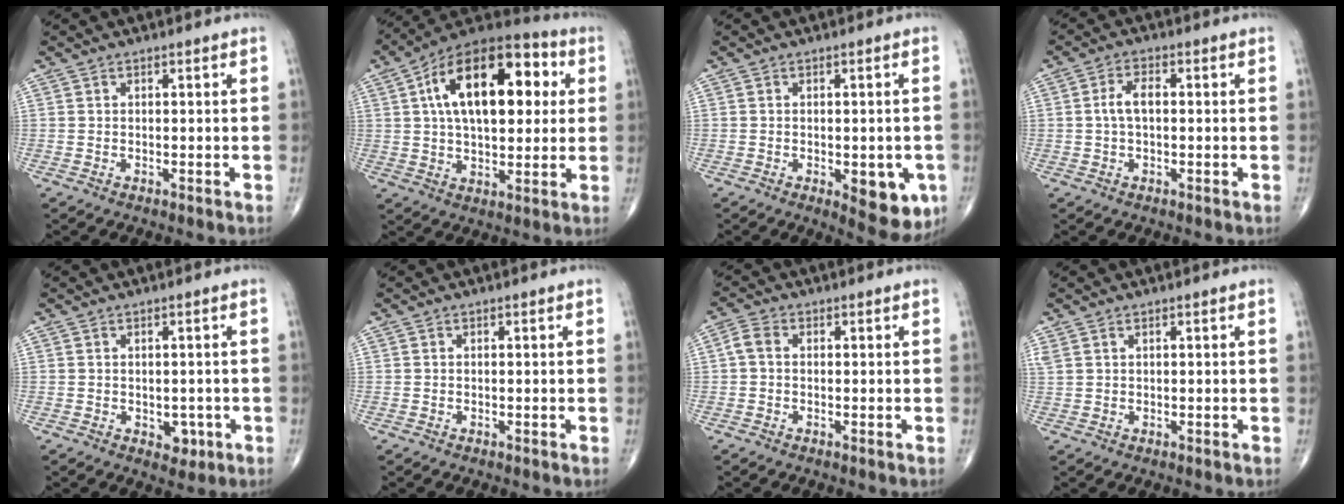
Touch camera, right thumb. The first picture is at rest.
{"total": 22.5, "force": [5.3, 11.7, 18.5], "torque": [-0.267, 0.020, 0.072]}
{"total": 9.0, "force": [-2.8, 4.0, 7.5], "torque": [-0.066, -0.007, -0.025]}
{"total": 3.9, "force": [0.1, 2.0, 3.4], "torque": [-0.072, 0.013, -0.002]}
{"total": 3.0, "force": [-0.8, 2.2, 1.9], "torque": [-0.004, 0.002, -0.003]}
{"total": 0.0}
{"total": 2.8, "force": [0.0, 1.9, 2.0], "torque": [-0.042, 0.008, -0.007]}
{"total": 1.3, "force": [0.8, 0.6, 0.8], "torque": [-0.025, 0.016, 0.025]}